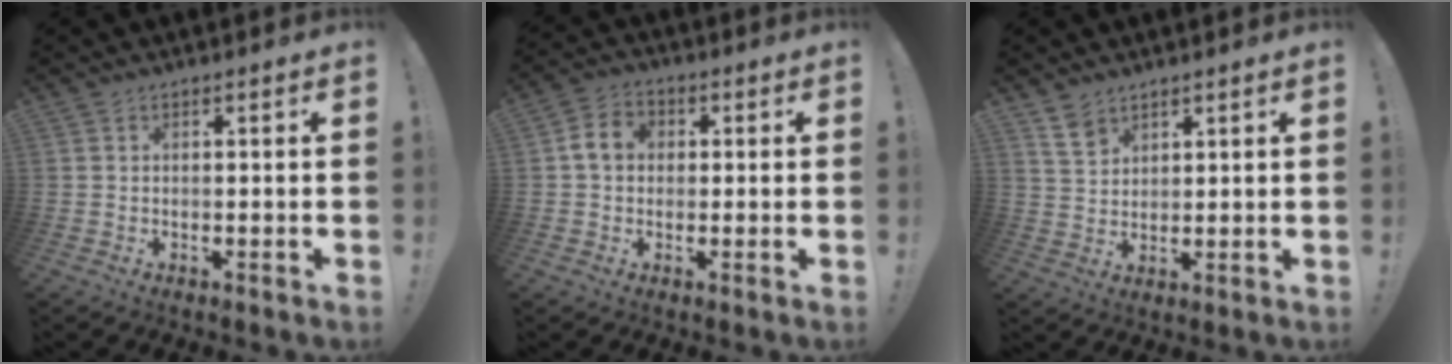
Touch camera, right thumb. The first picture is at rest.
{"total": 7.0, "force": [0.8, 5.6, 4.1], "torque": [-0.071, 0.020, 0.019]}
{"total": 6.5, "force": [4.9, 3.7, 2.1], "torque": [-0.038, -0.027, 0.095]}